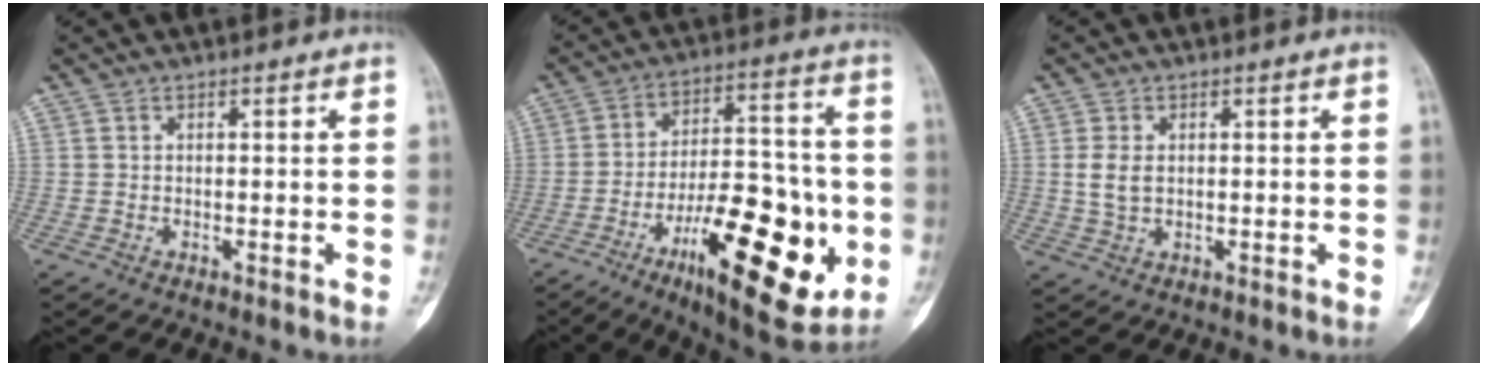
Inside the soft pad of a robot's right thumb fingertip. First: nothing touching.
{"total": 24.7, "force": [-8.1, 9.4, 21.4], "torque": [-0.300, 0.020, -0.112]}
{"total": 3.6, "force": [0.4, 2.3, 2.8], "torque": [-0.057, -0.001, 0.012]}